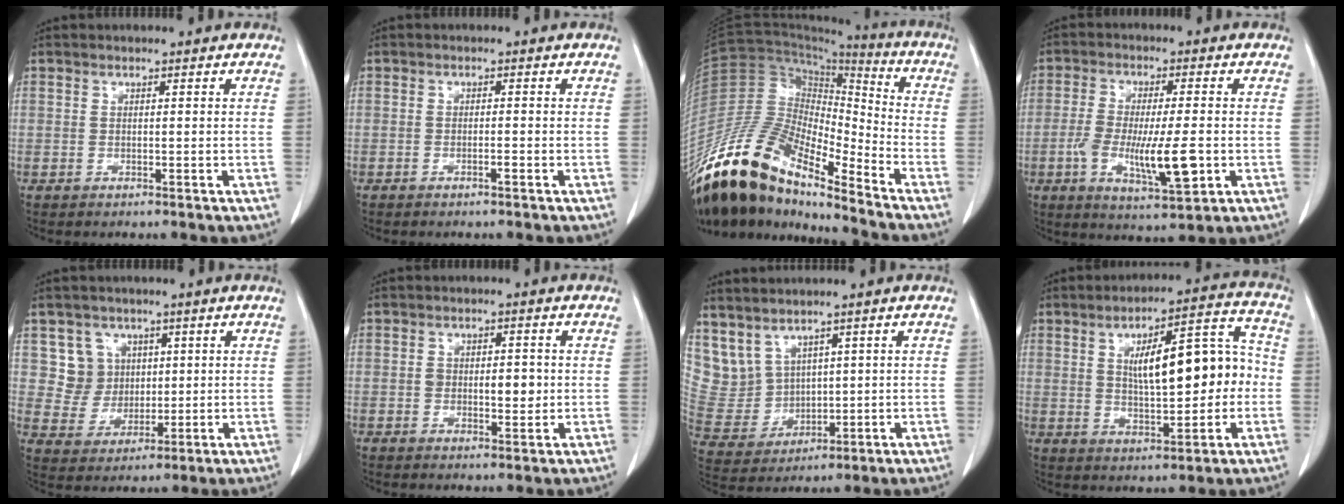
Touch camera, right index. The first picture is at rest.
{"total": 0.9, "force": [-0.5, 0.0, 0.8], "torque": [-0.013, 0.002, -0.007]}
{"total": 18.0, "force": [-14.3, 4.8, 9.8], "torque": [-0.180, 0.032, -0.267]}
{"total": 11.0, "force": [-2.5, 2.3, 10.4], "torque": [-0.187, -0.014, -0.038]}
{"total": 6.4, "force": [2.5, 5.9, 0.4], "torque": [-0.010, 0.017, 0.055]}
{"total": 4.5, "force": [-0.1, 2.4, 3.8], "torque": [-0.053, 0.002, 0.003]}
{"total": 8.6, "force": [5.3, 6.2, 2.6], "torque": [-0.075, 0.018, 0.136]}
{"total": 14.1, "force": [0.8, 4.4, 13.4], "torque": [-0.194, 0.036, 0.020]}